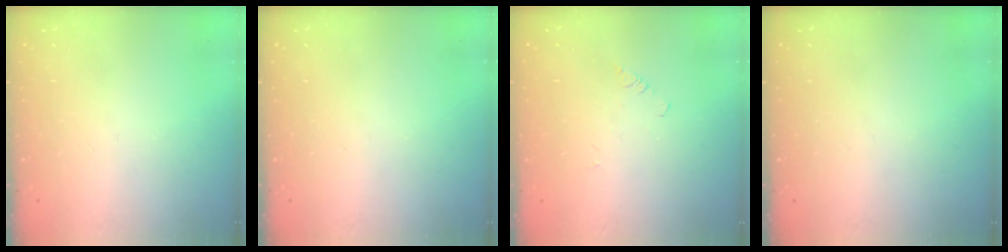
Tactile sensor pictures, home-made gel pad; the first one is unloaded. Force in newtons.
{"total": 0.0}
{"total": 1.0, "press": 0.9, "slide": 0.2}
{"total": 0.0}